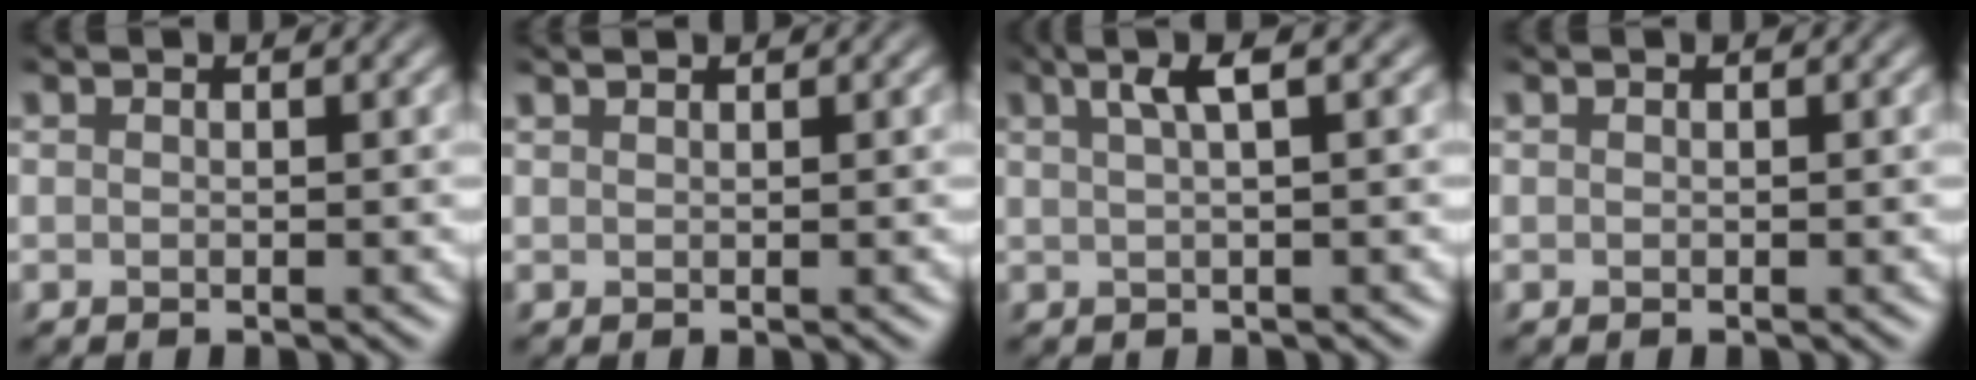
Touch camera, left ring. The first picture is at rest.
{"total": 0.7, "force": [0.7, 0.0, 0.1], "torque": [-0.008, 0.006, 0.014]}
{"total": 3.1, "force": [1.4, 0.4, 2.7], "torque": [-0.044, 0.009, 0.024]}
{"total": 0.0}